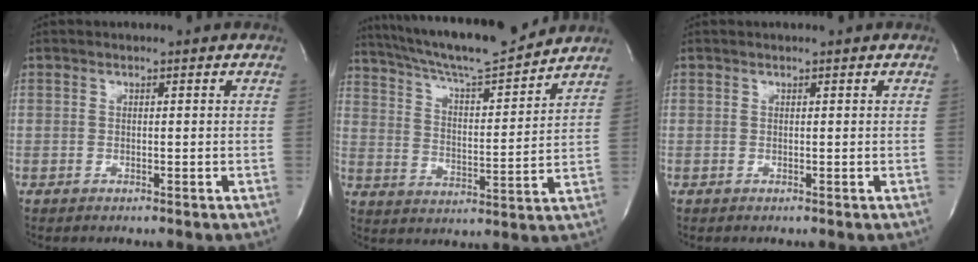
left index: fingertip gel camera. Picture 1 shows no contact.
{"total": 17.3, "force": [15.6, 1.0, 7.4], "torque": [-0.133, 0.003, 0.249]}
{"total": 0.9, "force": [0.8, 0.0, 0.4], "torque": [-0.004, 0.007, 0.012]}